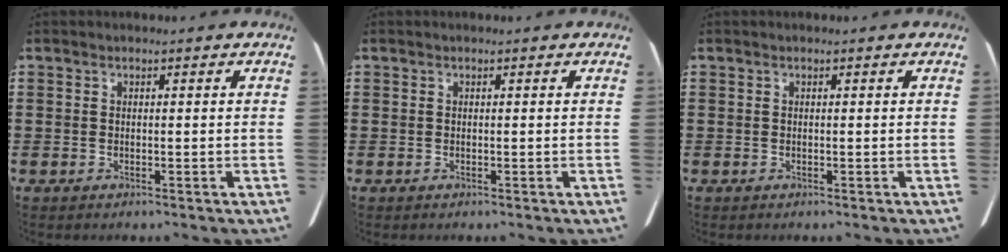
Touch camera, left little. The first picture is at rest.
{"total": 0.0}
{"total": 0.0}